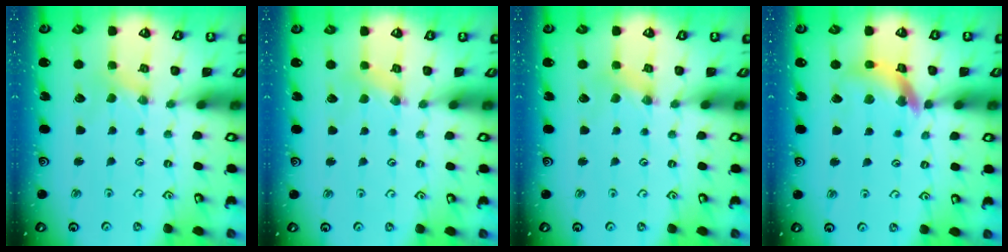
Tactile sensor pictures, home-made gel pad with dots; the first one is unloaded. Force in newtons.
{"total": 1.2, "press": 1.1, "slide": 0.3}
{"total": 1.3, "press": 1.3, "slide": 0.2}
{"total": 12.1, "press": 12.0, "slide": 1.4}